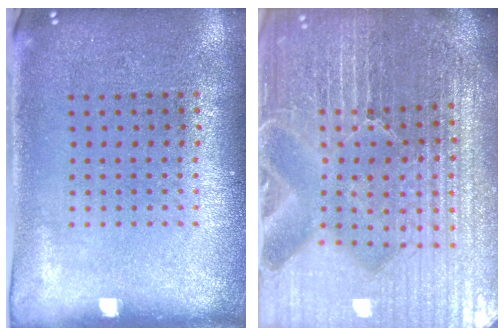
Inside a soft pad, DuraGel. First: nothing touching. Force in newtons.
{"total": 6.8, "press": 6.0, "slide": 3.3}